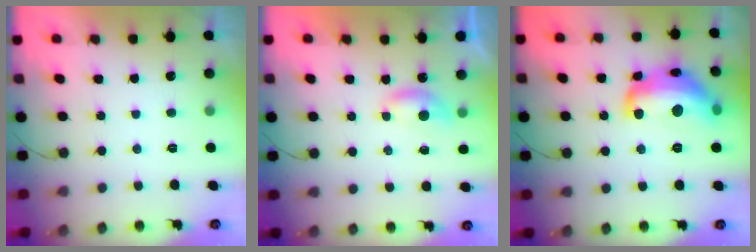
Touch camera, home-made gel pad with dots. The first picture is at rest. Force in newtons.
{"total": 3.8, "press": 3.8, "slide": 0.2}
{"total": 17.8, "press": 17.8, "slide": 0.9}